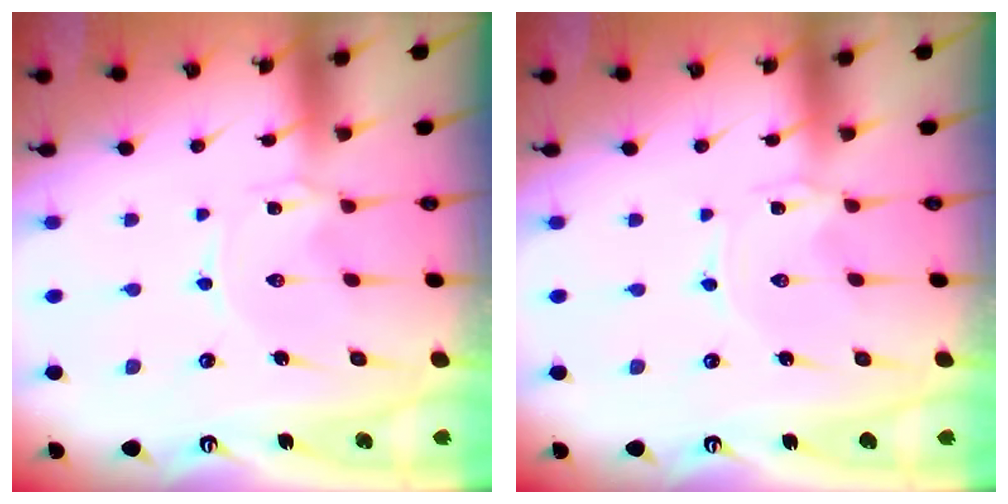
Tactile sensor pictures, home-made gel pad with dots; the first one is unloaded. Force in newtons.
{"total": 0.0}